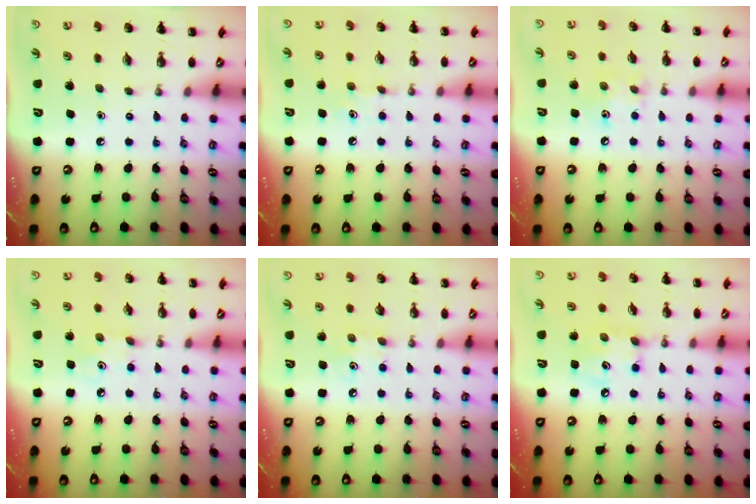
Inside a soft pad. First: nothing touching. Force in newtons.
{"total": 4.3, "press": 4.0, "slide": 1.5}
{"total": 6.6, "press": 6.5, "slide": 1.2}
{"total": 2.9, "press": 2.8, "slide": 0.8}
{"total": 5.0, "press": 4.9, "slide": 1.0}
{"total": 6.5, "press": 6.5, "slide": 0.5}